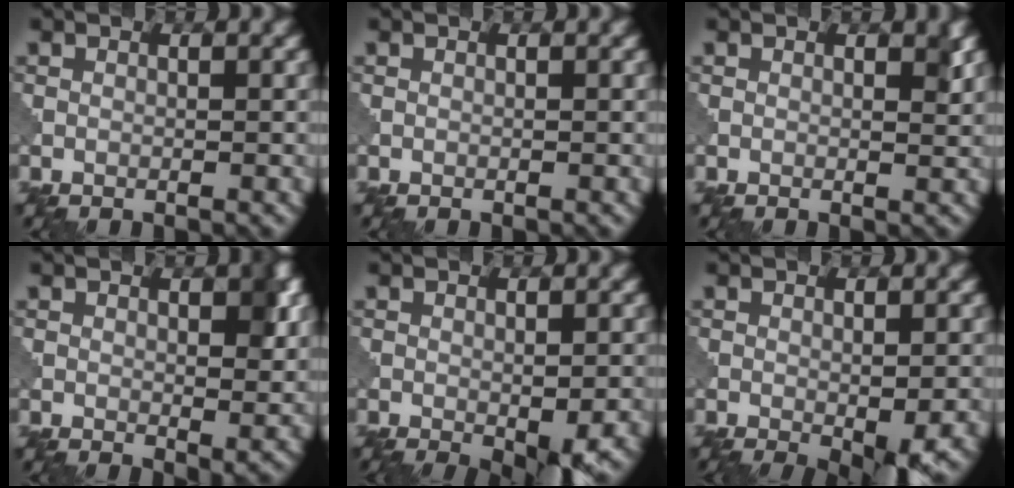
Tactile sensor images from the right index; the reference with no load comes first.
{"total": 0.0}
{"total": 1.1, "force": [0.5, 0.4, 0.9], "torque": [-0.009, -0.004, 0.005]}
{"total": 4.2, "force": [1.0, 2.1, 3.5], "torque": [-0.044, -0.009, 0.022]}
{"total": 4.3, "force": [-1.9, 1.1, 3.7], "torque": [-0.053, -0.009, -0.023]}
{"total": 4.1, "force": [-1.7, 0.9, 3.6], "torque": [-0.052, -0.010, -0.020]}